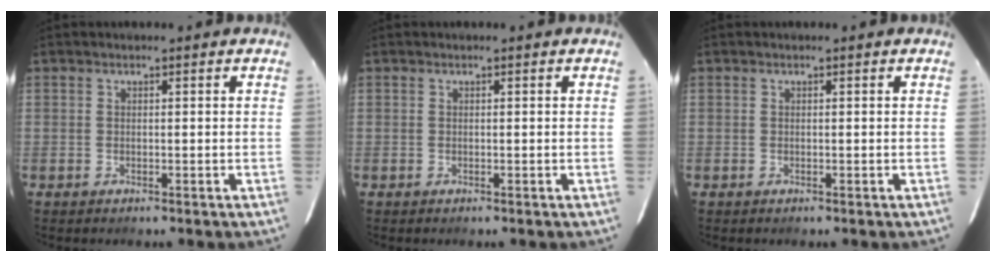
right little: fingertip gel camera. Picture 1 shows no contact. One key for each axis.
{"total": 0.0}
{"total": 0.0}